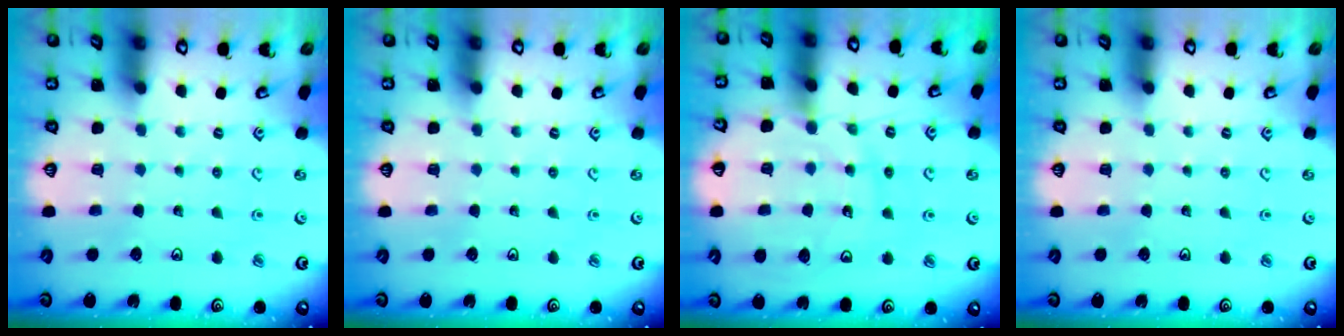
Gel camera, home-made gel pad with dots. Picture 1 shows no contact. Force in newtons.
{"total": 0.0}
{"total": 12.4, "press": 12.4, "slide": 1.4}
{"total": 0.0}